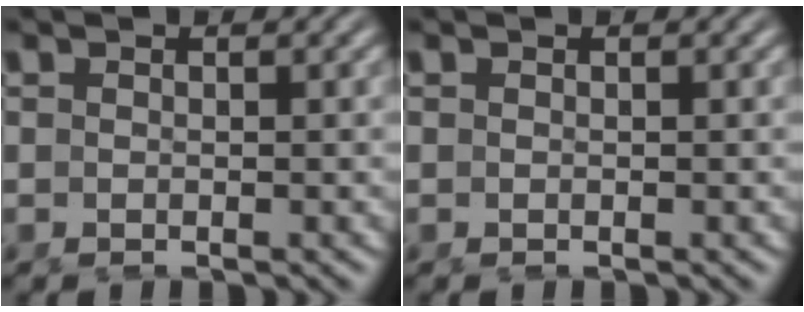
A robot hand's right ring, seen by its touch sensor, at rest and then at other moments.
{"total": 0.0}